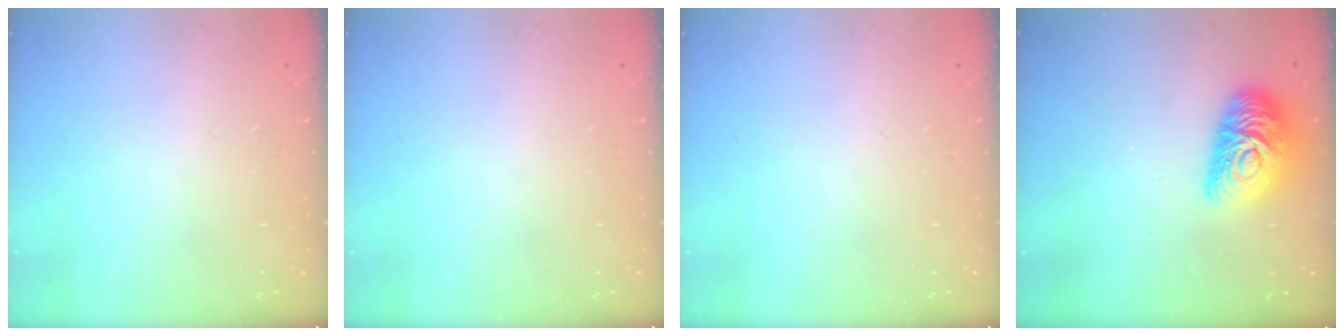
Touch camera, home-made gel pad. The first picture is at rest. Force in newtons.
{"total": 0.0}
{"total": 0.0}
{"total": 14.3, "press": 14.2, "slide": 0.9}